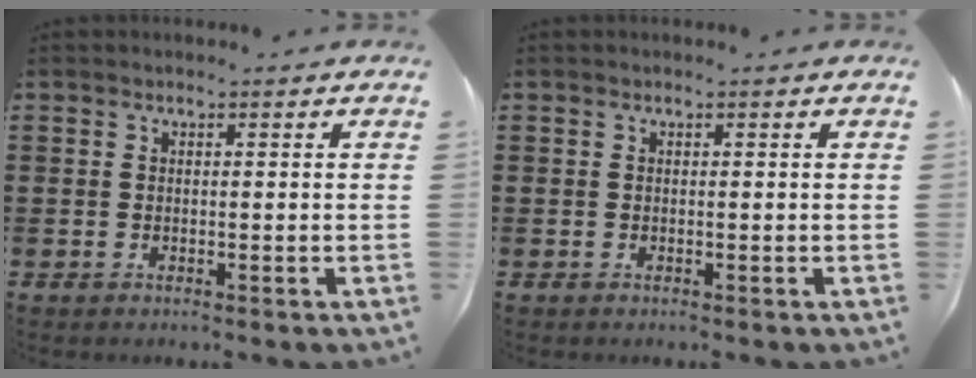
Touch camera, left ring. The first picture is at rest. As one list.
[{"total": 0.0}]